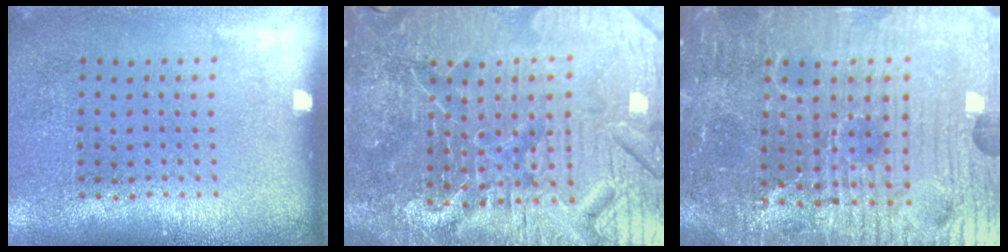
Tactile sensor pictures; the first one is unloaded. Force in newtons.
{"total": 6.9, "press": 6.2, "slide": 3.0}
{"total": 6.0, "press": 5.7, "slide": 2.0}